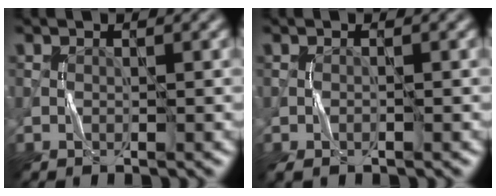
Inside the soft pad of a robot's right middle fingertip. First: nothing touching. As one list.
[{"total": 1.2, "force": [-0.6, 0.2, 0.9], "torque": [-0.022, 0.000, -0.013]}]